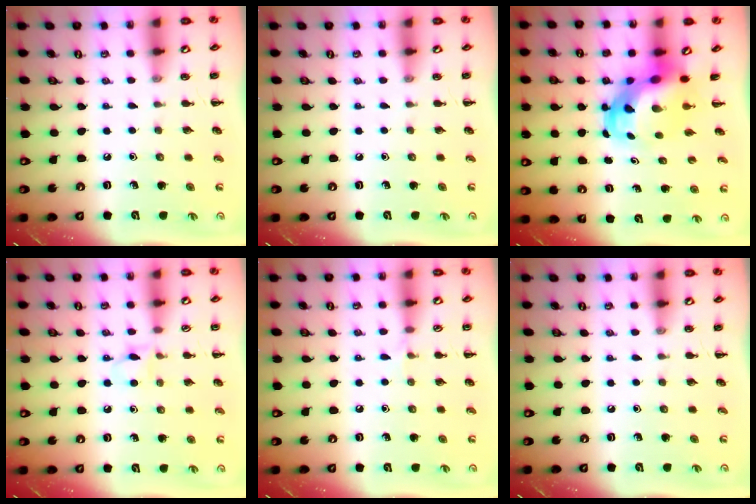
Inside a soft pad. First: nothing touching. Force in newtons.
{"total": 0.0}
{"total": 5.4, "press": 5.1, "slide": 1.8}
{"total": 4.4, "press": 4.0, "slide": 1.7}
{"total": 4.1, "press": 3.8, "slide": 1.5}
{"total": 0.0}